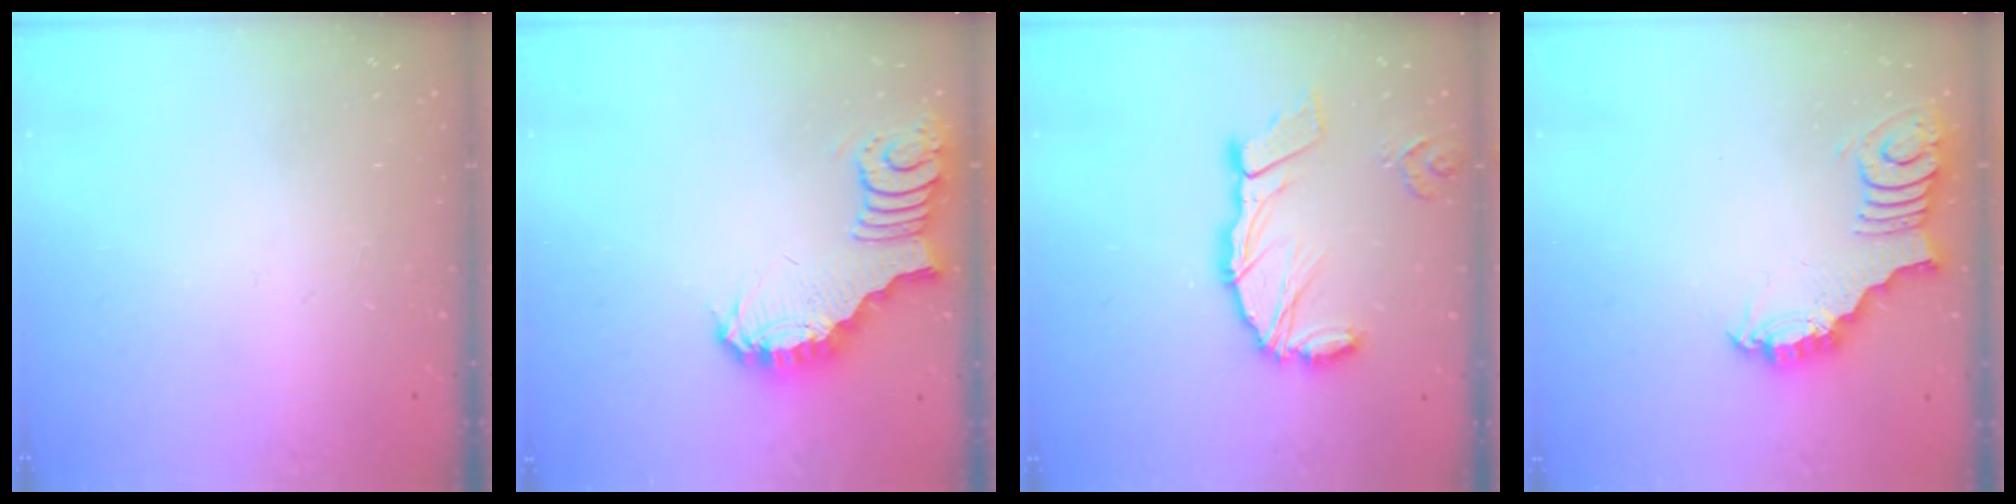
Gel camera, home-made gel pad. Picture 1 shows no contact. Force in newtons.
{"total": 3.7, "press": 3.6, "slide": 0.6}
{"total": 14.2, "press": 14.1, "slide": 1.6}
{"total": 3.1, "press": 3.0, "slide": 0.5}